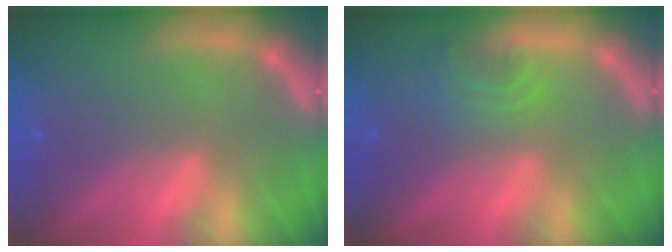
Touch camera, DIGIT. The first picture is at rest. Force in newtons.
{"total": 2.9}